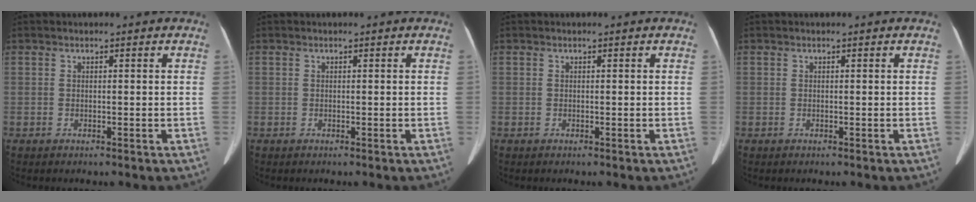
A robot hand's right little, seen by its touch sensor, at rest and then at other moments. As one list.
[{"total": 0.0}, {"total": 0.0}, {"total": 0.0}]